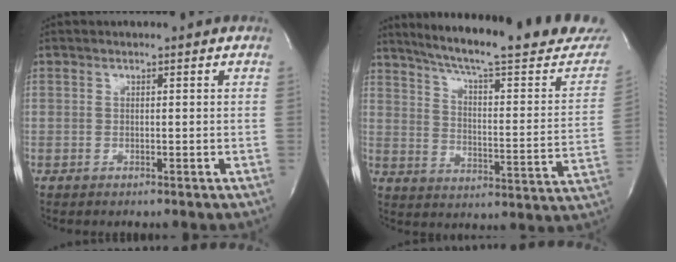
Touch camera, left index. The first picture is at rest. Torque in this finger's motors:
{"motor_torque": [0.11, -0.18, 0.38, 0.11]}